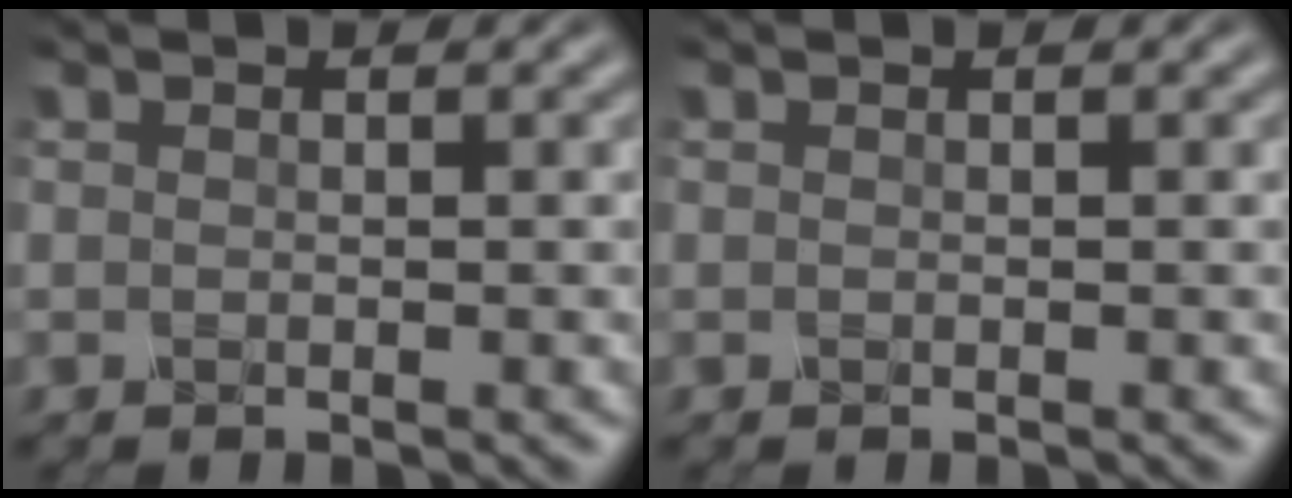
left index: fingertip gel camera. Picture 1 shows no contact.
{"total": 0.0}